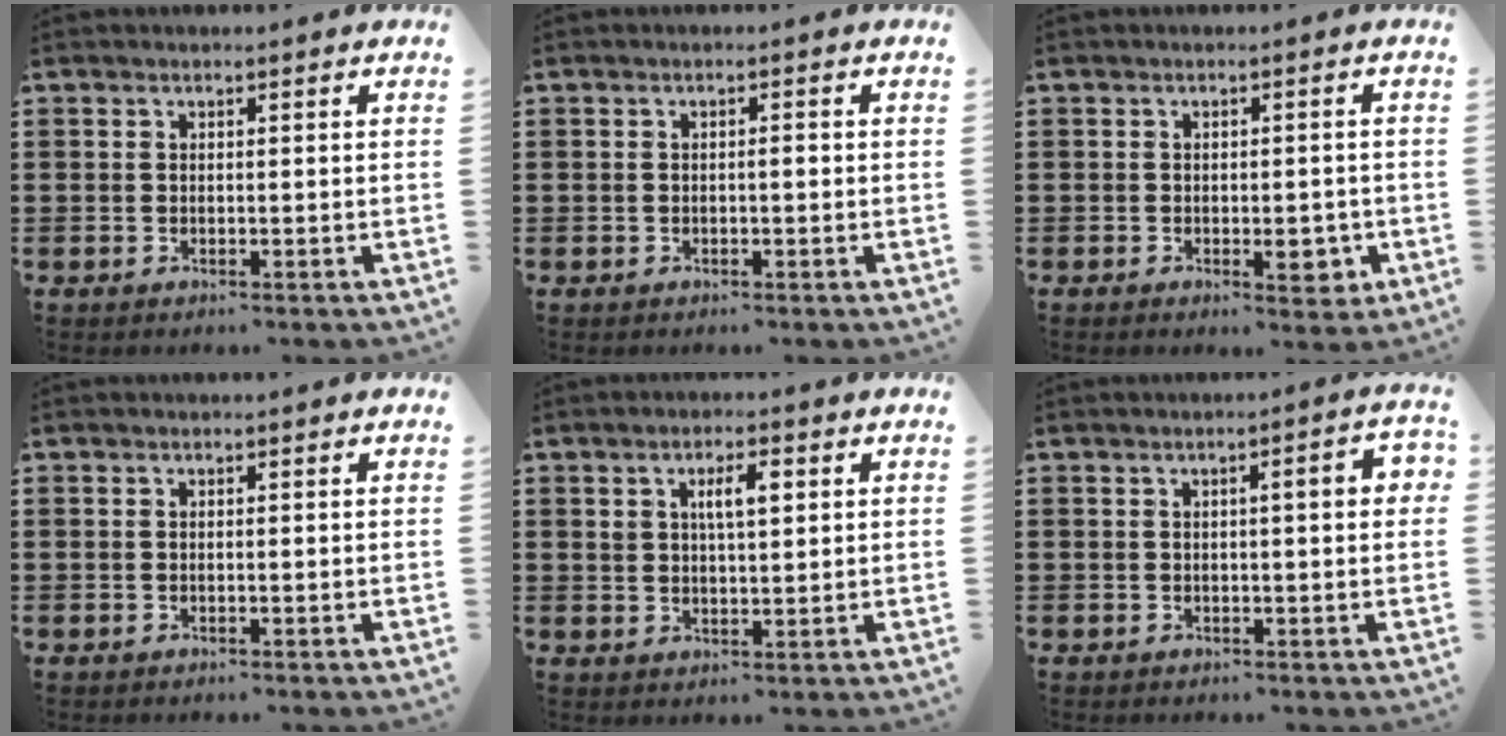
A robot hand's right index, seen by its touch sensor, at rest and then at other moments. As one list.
[{"total": 0.9, "force": [-0.1, 0.3, 0.9], "torque": [-0.017, -0.002, -0.002]}, {"total": 4.1, "force": [-1.6, 1.7, 3.4], "torque": [-0.054, 0.003, -0.025]}, {"total": 0.0}, {"total": 4.2, "force": [1.5, 1.6, 3.6], "torque": [-0.068, 0.008, 0.021]}, {"total": 3.1, "force": [0.4, 0.4, 3.1], "torque": [-0.047, 0.002, 0.002]}]